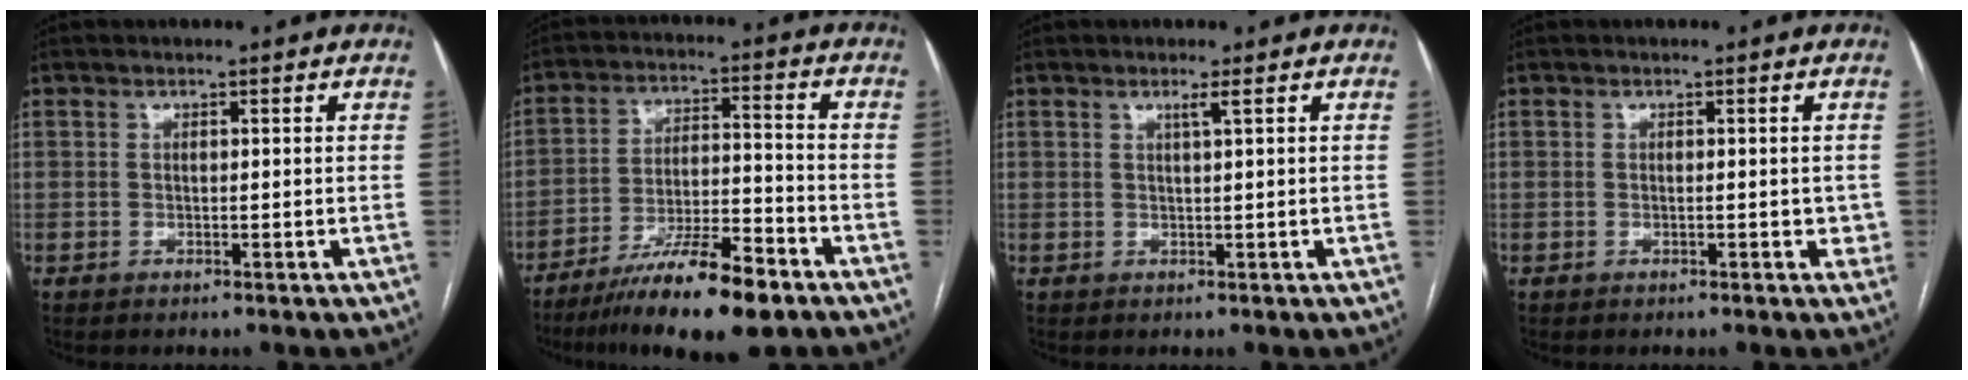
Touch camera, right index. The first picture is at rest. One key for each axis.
{"total": 14.1, "fx": -9.6, "fy": 2.1, "fz": 10.1, "tx": -0.178, "ty": -0.018, "tz": -0.164}
{"total": 1.1, "fx": 0.6, "fy": -0.4, "fz": 0.9, "tx": -0.025, "ty": -0.005, "tz": 0.015}
{"total": 1.7, "fx": 0.0, "fy": 1.0, "fz": 1.3, "tx": -0.014, "ty": 0.000, "tz": -0.001}